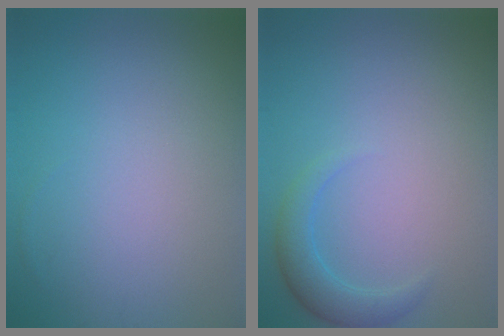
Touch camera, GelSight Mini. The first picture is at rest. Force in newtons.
{"total": 2.4, "press": 2.4, "slide": 0.1}